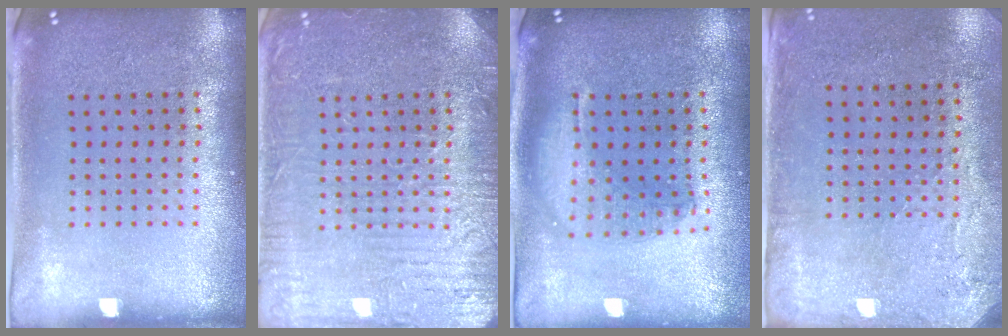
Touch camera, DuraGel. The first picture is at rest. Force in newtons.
{"total": 5.4, "press": 5.3, "slide": 0.7}
{"total": 1.6, "press": 1.4, "slide": 0.7}
{"total": 2.8, "press": 2.3, "slide": 1.6}